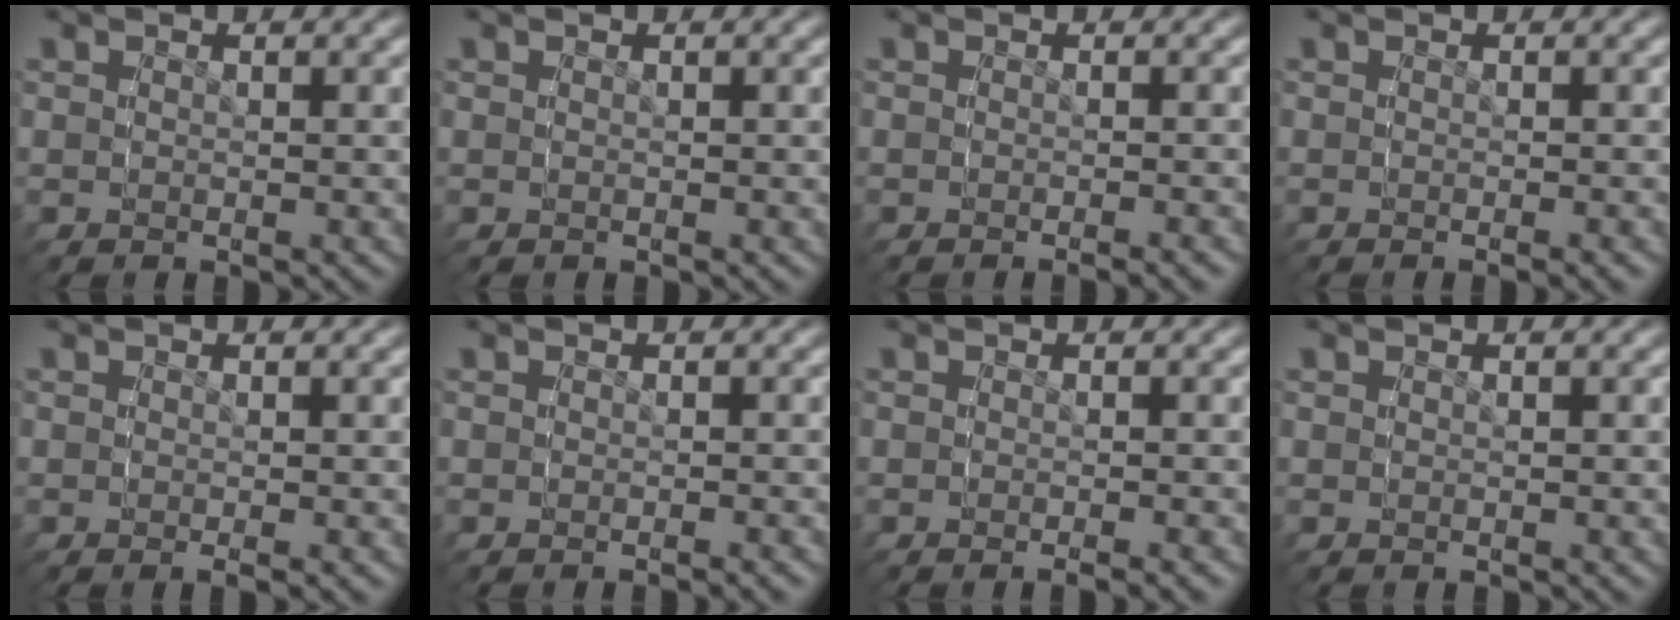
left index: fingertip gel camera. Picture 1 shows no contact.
{"total": 0.0}
{"total": 1.9, "force": [-0.7, -1.7, -0.3], "torque": [0.003, 0.007, -0.012]}
{"total": 1.6, "force": [-0.4, -1.5, -0.4], "torque": [0.006, 0.009, -0.009]}
{"total": 1.7, "force": [0.1, -1.6, -0.6], "torque": [0.012, 0.011, -0.003]}
{"total": 1.5, "force": [-0.7, -1.3, -0.2], "torque": [0.001, 0.005, -0.011]}
{"total": 2.0, "force": [-0.5, -1.9, -0.4], "torque": [0.008, 0.010, -0.010]}
{"total": 0.0}